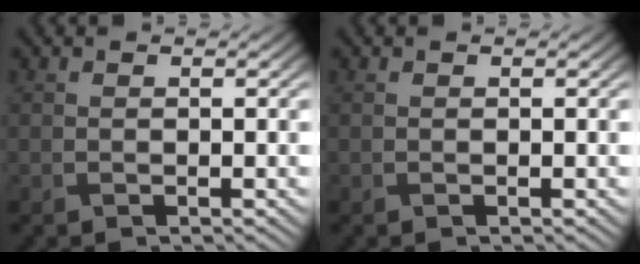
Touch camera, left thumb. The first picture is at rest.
{"total": 0.0}